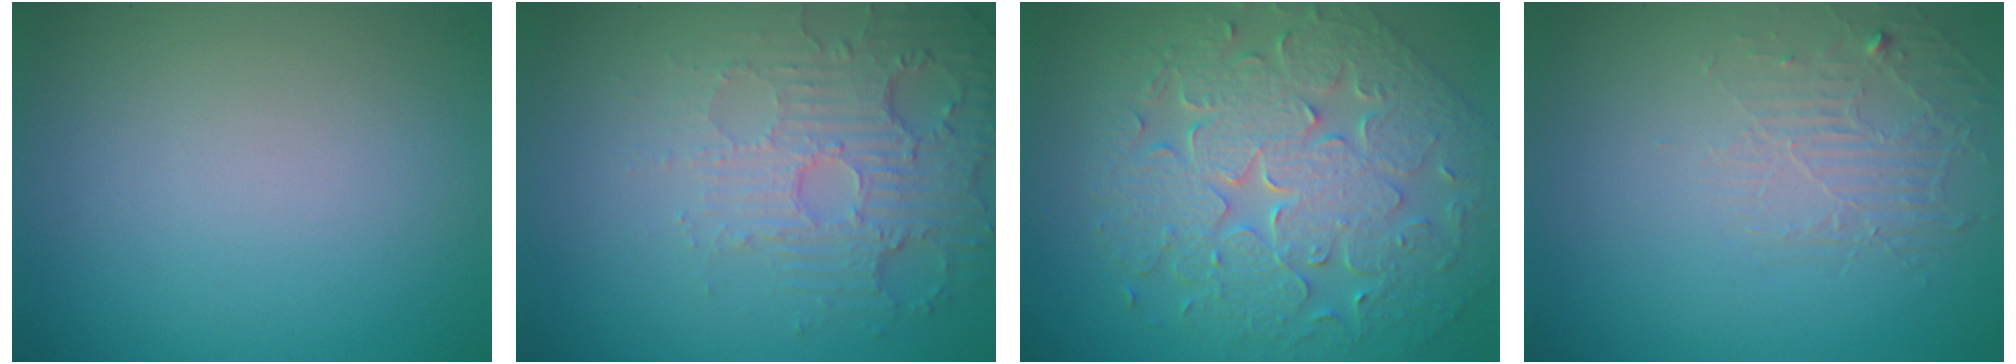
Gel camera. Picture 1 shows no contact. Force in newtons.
{"total": 5.7, "press": 3.6, "slide": 4.4}
{"total": 9.3, "press": 6.8, "slide": 6.3}
{"total": 1.8, "press": 0.8, "slide": 1.6}